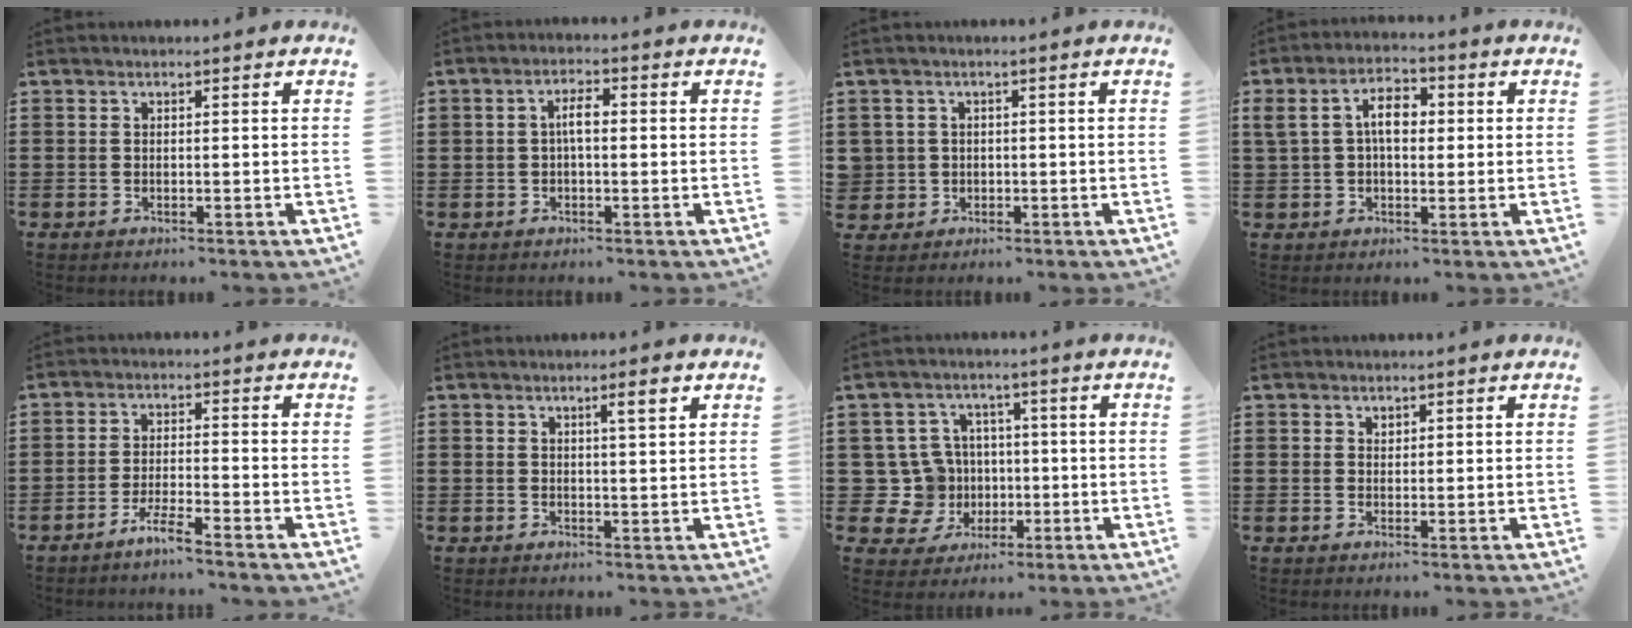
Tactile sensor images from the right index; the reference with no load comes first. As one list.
[{"total": 3.0, "force": [0.0, 1.0, 2.8], "torque": [-0.053, 0.004, -0.002]}, {"total": 2.1, "force": [-0.2, 2.1, -0.1], "torque": [-0.010, 0.009, -0.008]}, {"total": 5.5, "force": [0.6, 3.2, 4.4], "torque": [-0.085, 0.013, 0.004]}, {"total": 3.6, "force": [-3.1, -0.2, 1.8], "torque": [-0.039, -0.001, -0.061]}, {"total": 2.8, "force": [1.2, 0.1, 2.5], "torque": [-0.043, -0.001, 0.015]}, {"total": 8.7, "force": [0.1, 8.3, 2.8], "torque": [-0.122, 0.006, 0.006]}, {"total": 0.7, "force": [0.5, 0.5, 0.2], "torque": [-0.005, 0.002, 0.011]}]